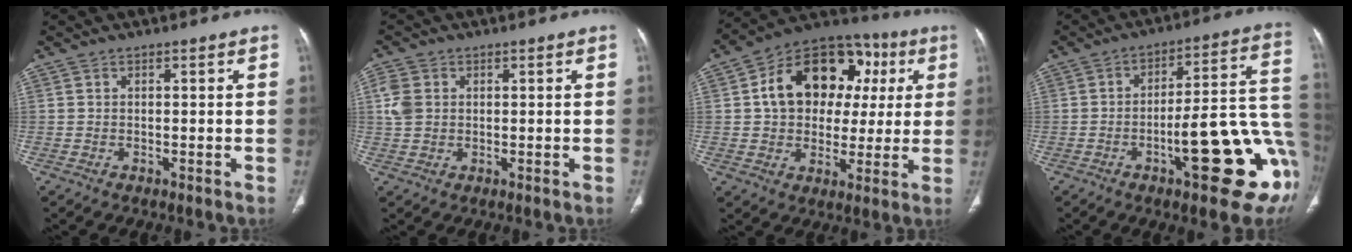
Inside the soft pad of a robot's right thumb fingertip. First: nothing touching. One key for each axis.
{"total": 4.2, "fx": 0.8, "fy": 3.4, "fz": 2.4, "tx": -0.051, "ty": 0.004, "tz": 0.015}
{"total": 20.0, "fx": 4.3, "fy": 14.7, "fz": 12.8, "tx": -0.150, "ty": 0.031, "tz": 0.064}
{"total": 23.5, "fx": -7.3, "fy": 6.5, "fz": 21.4, "tx": -0.194, "ty": 0.034, "tz": -0.090}